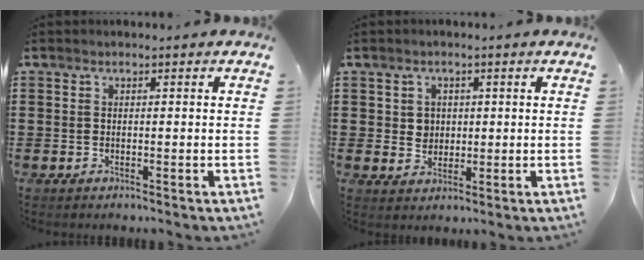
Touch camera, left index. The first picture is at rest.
{"total": 2.8, "force": [0.7, 2.5, 0.8], "torque": [-0.020, 0.006, 0.009]}